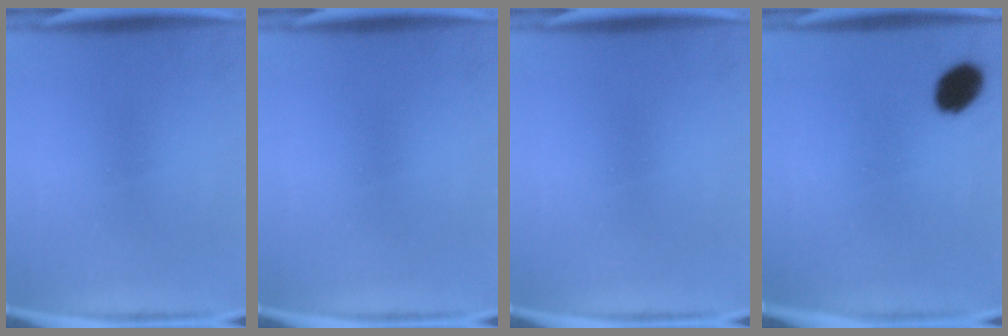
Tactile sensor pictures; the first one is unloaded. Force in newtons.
{"total": 0.0}
{"total": 0.0}
{"total": 6.4}